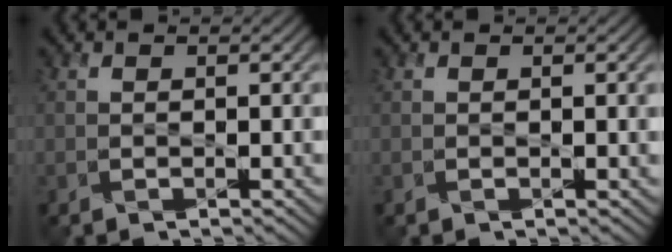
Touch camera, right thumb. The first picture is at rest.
{"total": 0.9, "force": [0.2, 0.0, 0.9], "torque": [-0.012, -0.001, 0.002]}